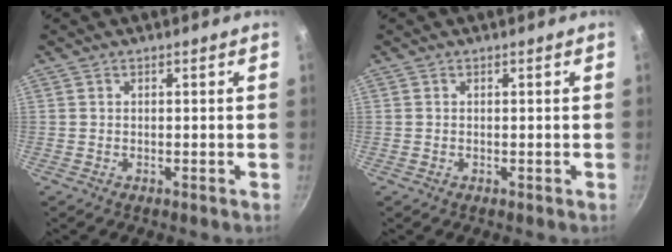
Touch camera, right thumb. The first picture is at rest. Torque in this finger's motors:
{"motor_torque": [0.02, -0.12, -0.13, -0.08, 0.01]}